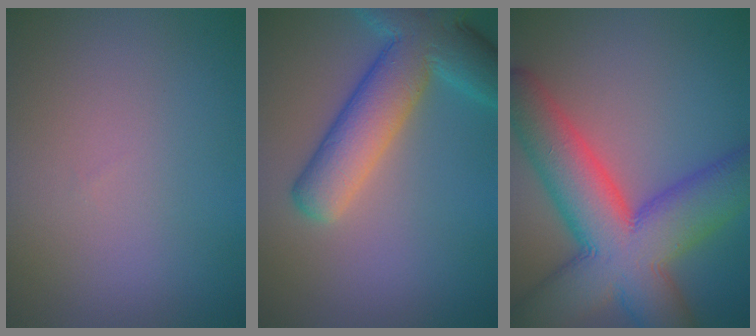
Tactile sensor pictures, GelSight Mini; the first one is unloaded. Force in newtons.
{"total": 8.7, "press": 8.7, "slide": 0.5}
{"total": 13.6, "press": 13.6, "slide": 0.3}